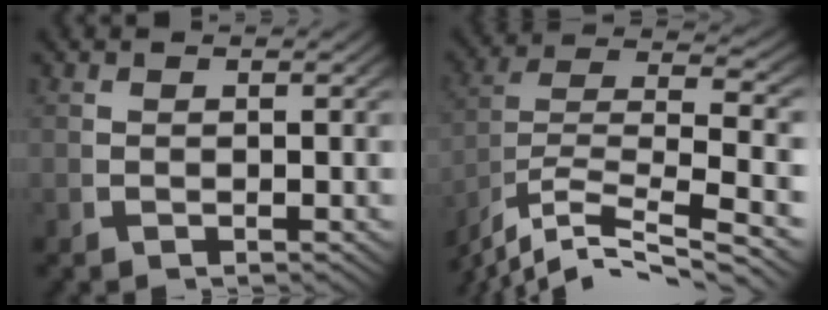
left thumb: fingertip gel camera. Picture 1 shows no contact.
{"total": 10.5, "force": [-2.2, 6.3, 8.2], "torque": [-0.190, -0.037, -0.015]}